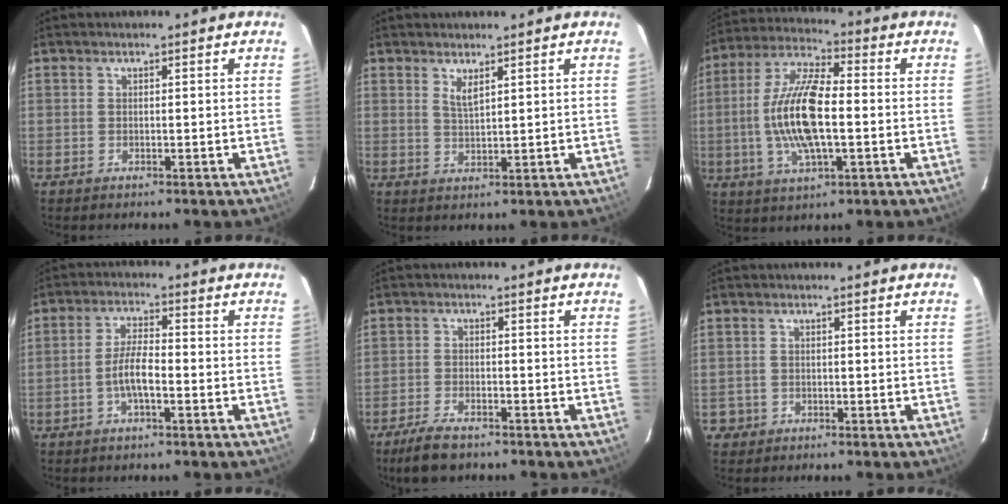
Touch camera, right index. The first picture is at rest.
{"total": 2.5, "force": [1.6, 0.5, 1.8], "torque": [-0.034, -0.005, 0.028]}
{"total": 14.9, "force": [-1.5, 5.1, 14.0], "torque": [-0.286, 0.005, -0.032]}
{"total": 6.1, "force": [-2.4, 1.7, 5.4], "torque": [-0.109, 0.007, -0.044]}
{"total": 6.5, "force": [-5.2, 2.3, 3.2], "torque": [-0.090, -0.009, -0.096]}
{"total": 2.6, "force": [-0.8, 2.5, 0.1], "torque": [-0.004, 0.011, -0.009]}